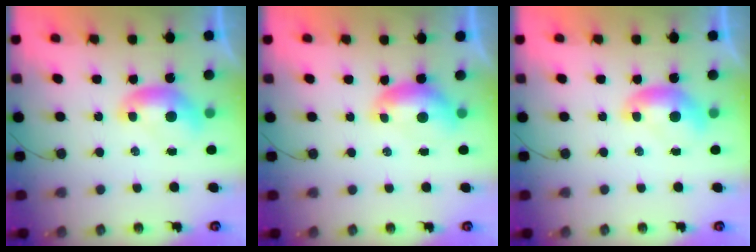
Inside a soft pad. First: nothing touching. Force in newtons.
{"total": 0.5, "press": 0.5, "slide": 0.2}
{"total": 0.0}